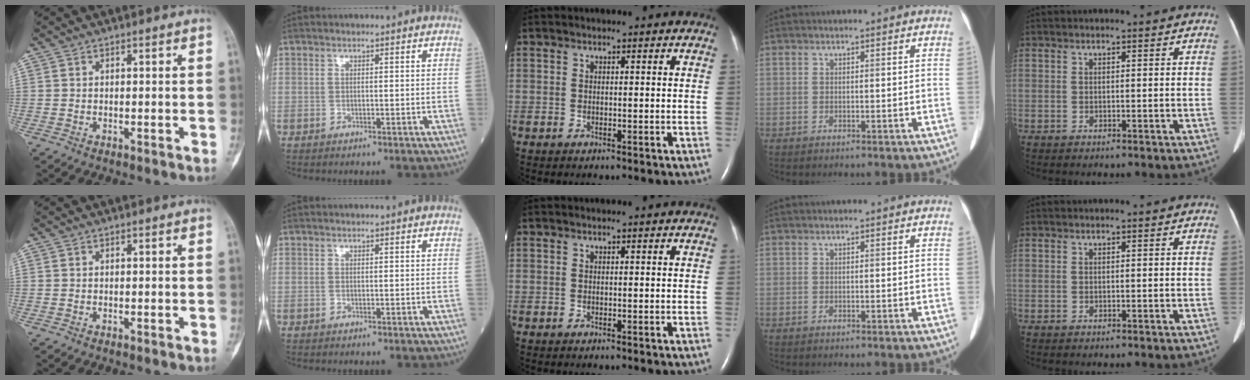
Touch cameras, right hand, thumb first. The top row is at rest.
{}